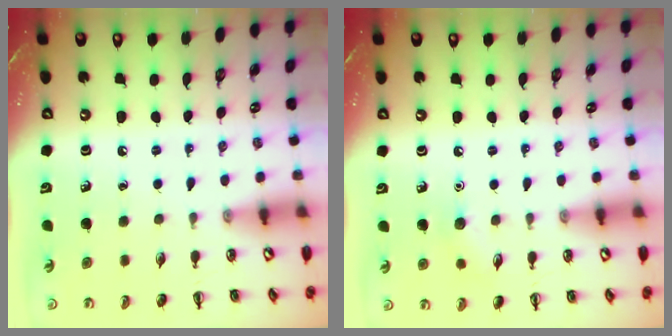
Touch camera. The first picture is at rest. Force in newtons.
{"total": 5.5, "press": 5.4, "slide": 1.3}